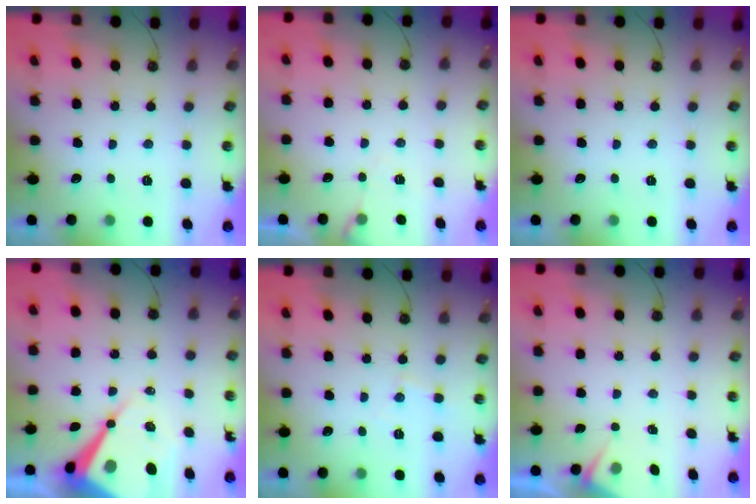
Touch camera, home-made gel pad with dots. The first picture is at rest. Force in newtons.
{"total": 5.5, "press": 5.4, "slide": 0.8}
{"total": 0.0}
{"total": 16.6, "press": 16.6, "slide": 1.6}
{"total": 5.2, "press": 5.1, "slide": 0.7}
{"total": 2.8, "press": 2.7, "slide": 0.4}